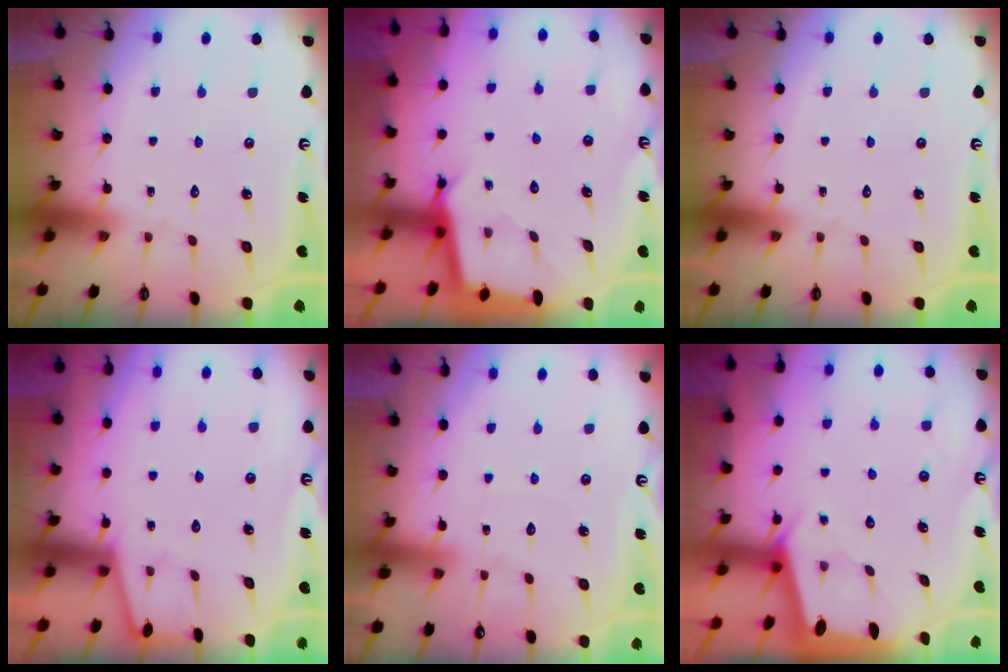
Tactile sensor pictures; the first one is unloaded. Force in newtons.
{"total": 2.8, "press": 2.8, "slide": 0.3}
{"total": 0.0}
{"total": 2.6, "press": 2.6, "slide": 0.4}
{"total": 3.0, "press": 3.0, "slide": 0.5}
{"total": 1.9, "press": 1.8, "slide": 0.3}